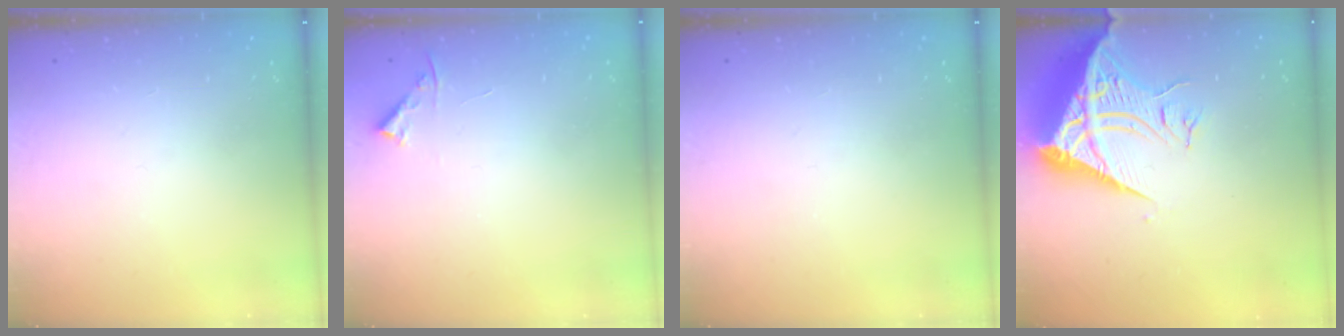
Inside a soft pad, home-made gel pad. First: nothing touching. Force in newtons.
{"total": 3.8, "press": 3.8, "slide": 0.6}
{"total": 0.0}
{"total": 14.7, "press": 14.6, "slide": 1.5}